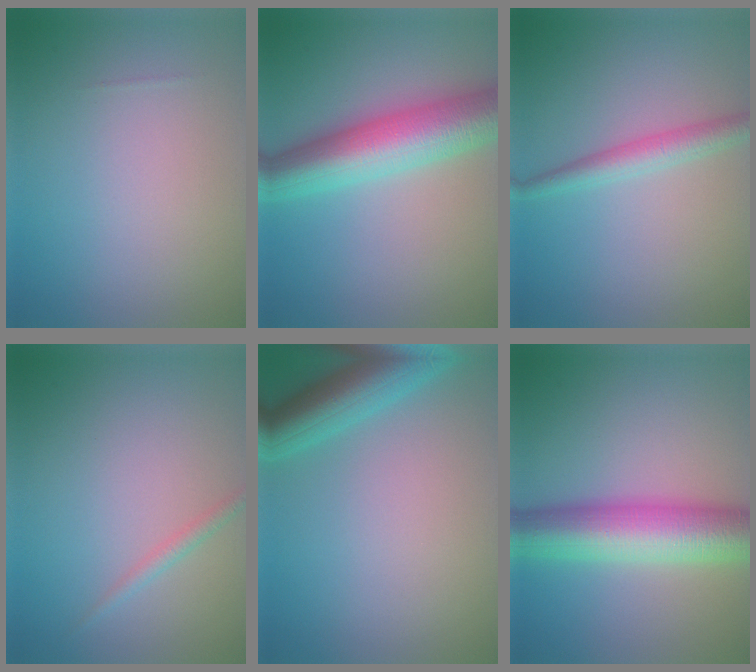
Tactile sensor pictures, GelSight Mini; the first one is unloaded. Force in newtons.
{"total": 8.9, "press": 8.9, "slide": 0.1}
{"total": 2.7, "press": 2.6, "slide": 0.1}
{"total": 1.1, "press": 1.1, "slide": 0.1}
{"total": 5.3, "press": 5.3, "slide": 0.3}
{"total": 9.3, "press": 9.3, "slide": 0.1}